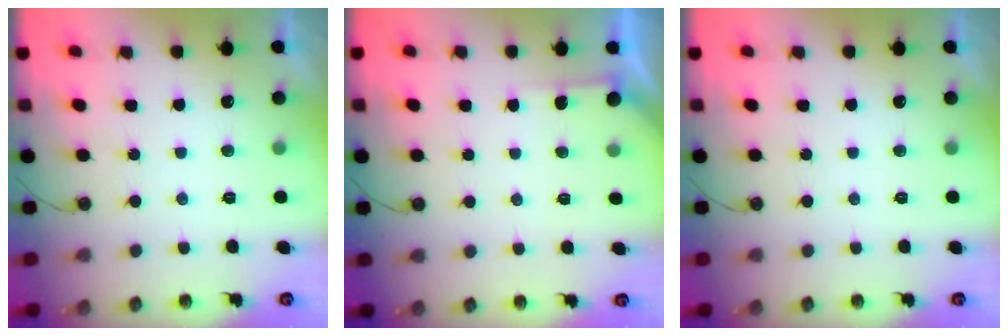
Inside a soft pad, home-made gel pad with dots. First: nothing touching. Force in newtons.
{"total": 3.1, "press": 3.1, "slide": 0.2}
{"total": 0.0}